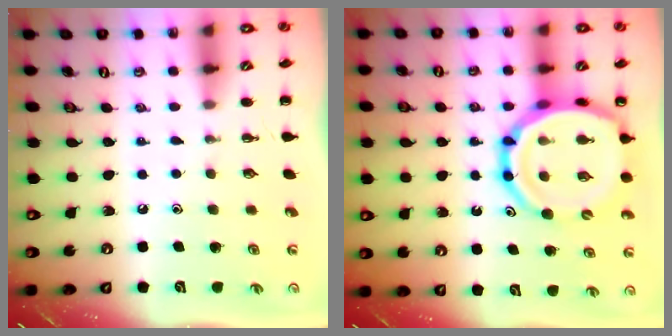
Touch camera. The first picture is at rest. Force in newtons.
{"total": 19.4, "press": 18.8, "slide": 4.5}